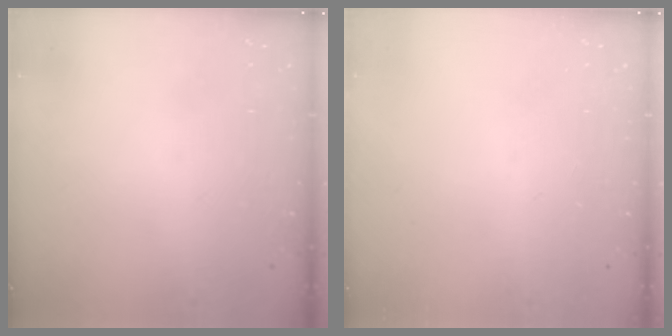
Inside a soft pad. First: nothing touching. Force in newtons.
{"total": 0.0}